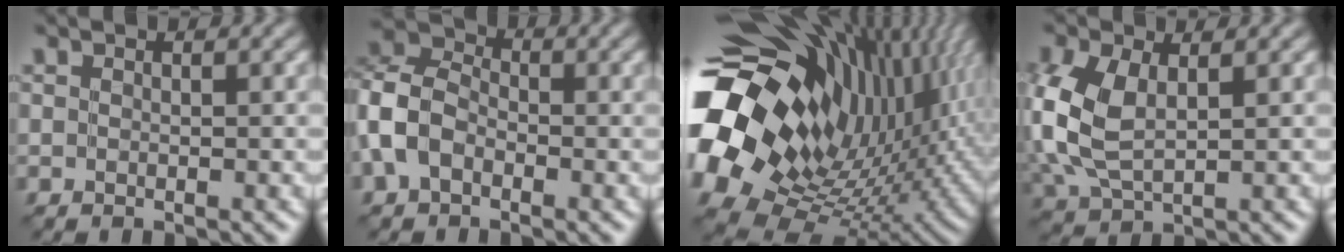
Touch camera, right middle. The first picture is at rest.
{"total": 5.8, "force": [-2.0, 4.2, 3.5], "torque": [-0.075, 0.010, -0.059]}
{"total": 19.4, "force": [3.8, 12.5, 14.3], "torque": [-0.273, -0.033, 0.083]}
{"total": 6.6, "force": [0.5, 3.8, 5.3], "torque": [-0.140, -0.002, 0.010]}